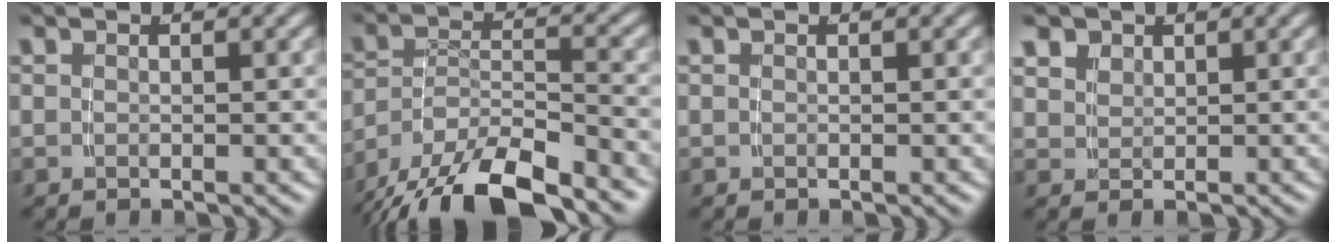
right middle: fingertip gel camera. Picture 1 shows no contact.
{"total": 8.9, "force": [-6.2, 4.5, 4.5], "torque": [-0.081, -0.019, -0.104]}
{"total": 0.0}
{"total": 2.4, "force": [1.3, 1.6, 1.2], "torque": [-0.026, -0.007, 0.036]}